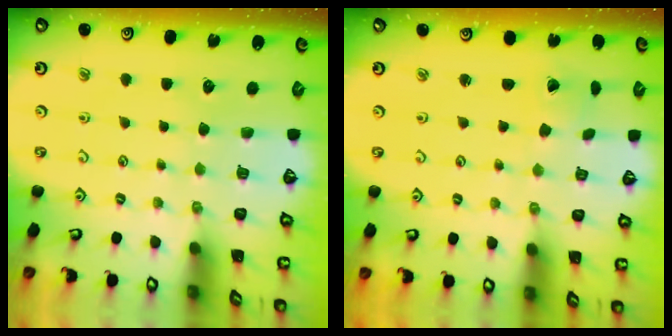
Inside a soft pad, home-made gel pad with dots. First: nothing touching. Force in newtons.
{"total": 1.2, "press": 1.2, "slide": 0.4}